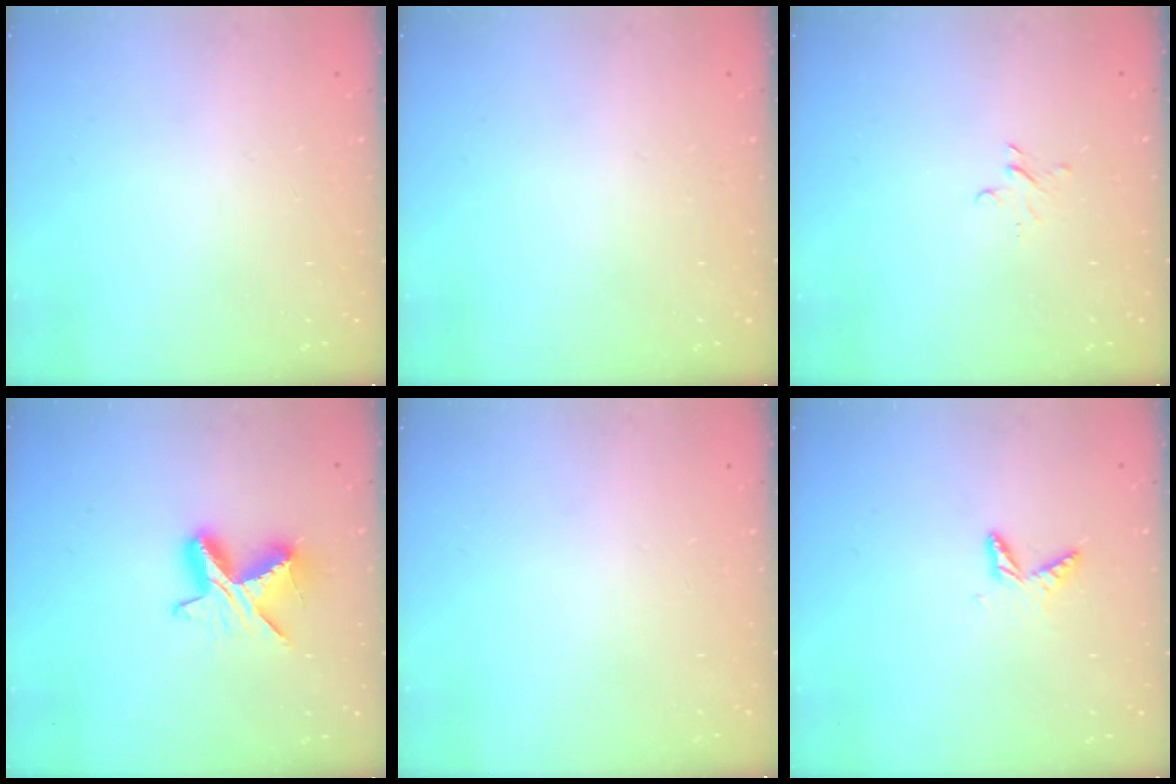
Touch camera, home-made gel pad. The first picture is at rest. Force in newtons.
{"total": 0.0}
{"total": 2.2, "press": 2.2, "slide": 0.2}
{"total": 9.3, "press": 9.3, "slide": 0.7}
{"total": 0.0}
{"total": 5.4, "press": 5.3, "slide": 0.5}